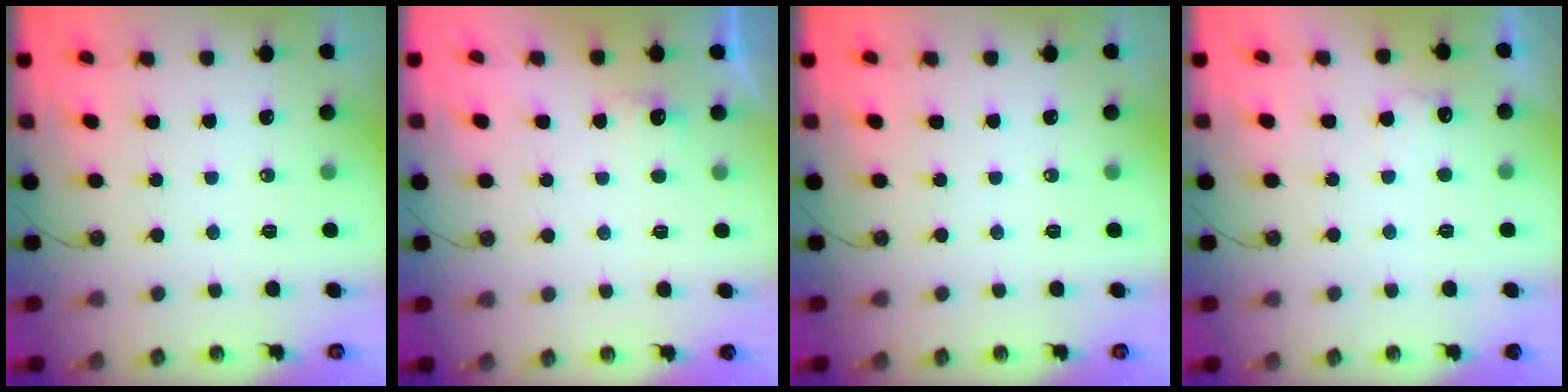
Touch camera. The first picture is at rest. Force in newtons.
{"total": 2.2, "press": 2.0, "slide": 0.9}
{"total": 0.0}
{"total": 6.4, "press": 6.2, "slide": 1.3}